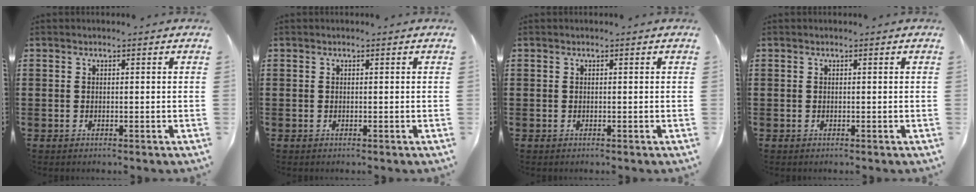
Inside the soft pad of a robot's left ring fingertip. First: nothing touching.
{"total": 0.0}
{"total": 0.0}
{"total": 0.0}